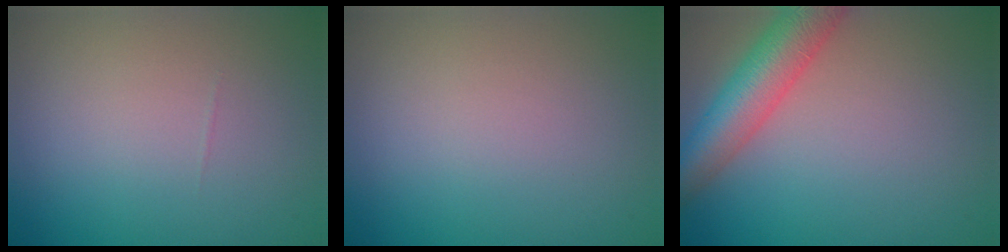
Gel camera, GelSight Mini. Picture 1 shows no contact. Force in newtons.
{"total": 0.0}
{"total": 6.5, "press": 6.5, "slide": 0.3}